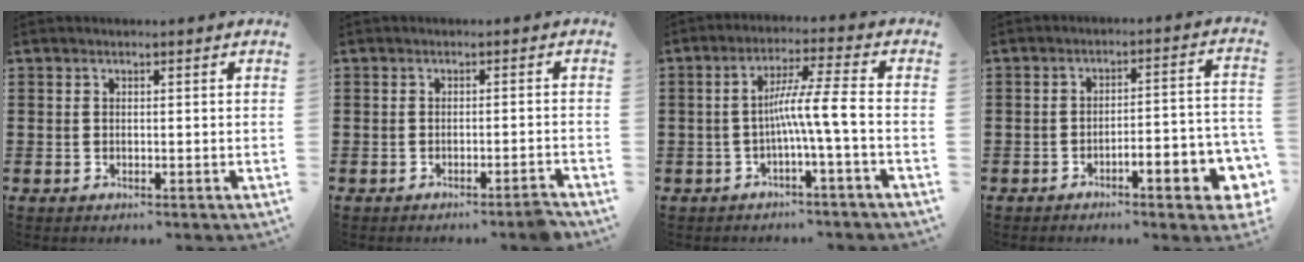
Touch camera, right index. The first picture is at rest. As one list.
[{"total": 1.8, "force": [-1.5, -0.2, 1.0], "torque": [-0.018, -0.001, -0.029]}, {"total": 7.1, "force": [-1.9, -0.5, 6.8], "torque": [-0.122, 0.000, -0.040]}, {"total": 5.7, "force": [-3.7, 0.9, 4.2], "torque": [-0.069, -0.009, -0.067]}]